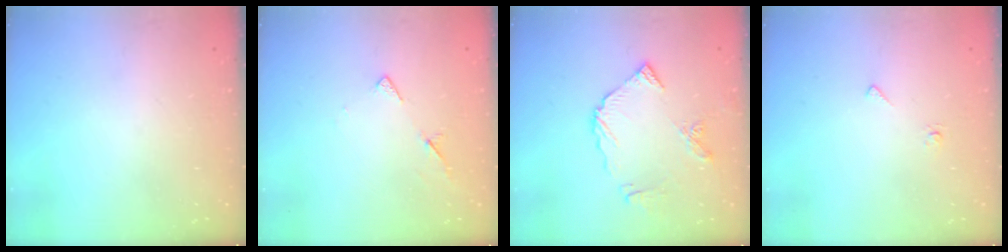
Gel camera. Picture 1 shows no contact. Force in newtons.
{"total": 6.5, "press": 6.5, "slide": 0.6}
{"total": 9.1, "press": 9.1, "slide": 0.7}
{"total": 4.5, "press": 4.5, "slide": 0.5}